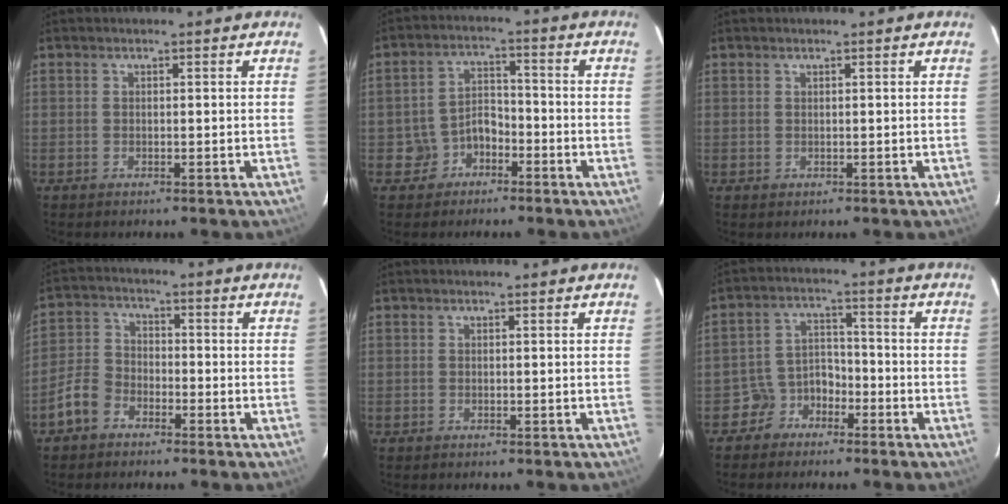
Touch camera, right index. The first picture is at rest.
{"total": 5.4, "force": [-3.0, 4.3, 1.4], "torque": [-0.037, 0.024, -0.042]}
{"total": 0.7, "force": [0.2, 0.7, 0.0], "torque": [0.005, 0.004, 0.003]}
{"total": 6.1, "force": [-3.9, 4.1, 2.2], "torque": [-0.055, 0.022, -0.079]}
{"total": 0.0}
{"total": 5.4, "force": [-3.8, 3.9, 0.5], "torque": [-0.014, 0.028, -0.069]}